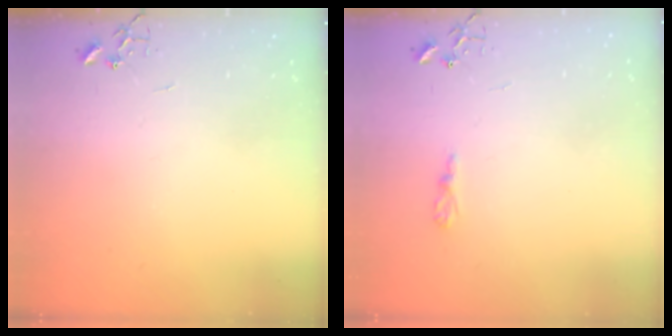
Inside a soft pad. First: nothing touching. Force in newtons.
{"total": 4.8, "press": 4.7, "slide": 0.6}